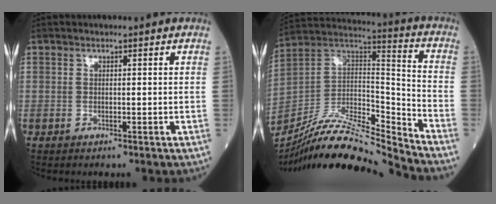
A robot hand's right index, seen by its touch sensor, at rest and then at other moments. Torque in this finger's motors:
{"motor_torque": [0.34, -0.29, 0.04, 0.01]}